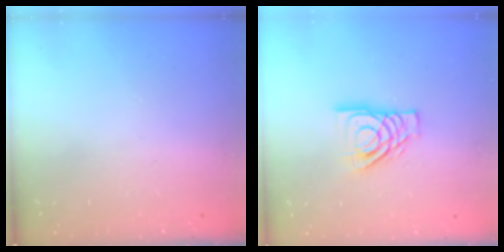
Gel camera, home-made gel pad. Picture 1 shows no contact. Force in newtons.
{"total": 12.6, "press": 12.6, "slide": 1.6}